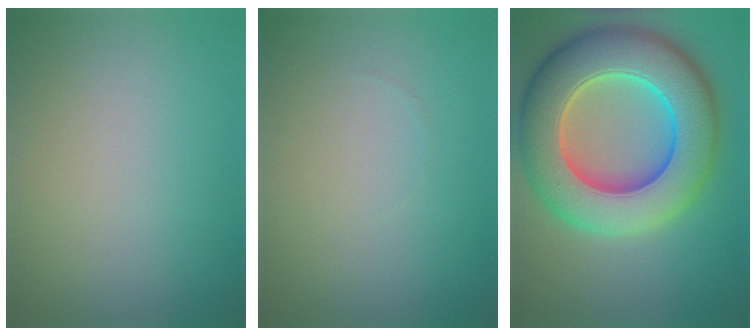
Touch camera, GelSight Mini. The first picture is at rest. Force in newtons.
{"total": 0.0}
{"total": 13.3, "press": 13.1, "slide": 2.1}